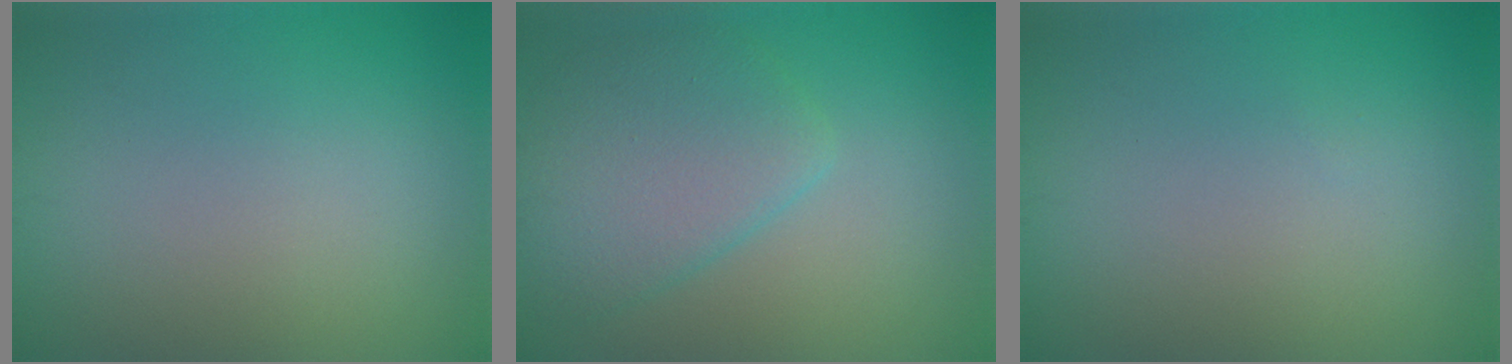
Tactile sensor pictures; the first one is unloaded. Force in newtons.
{"total": 5.2, "press": 5.2, "slide": 0.4}
{"total": 0.0}